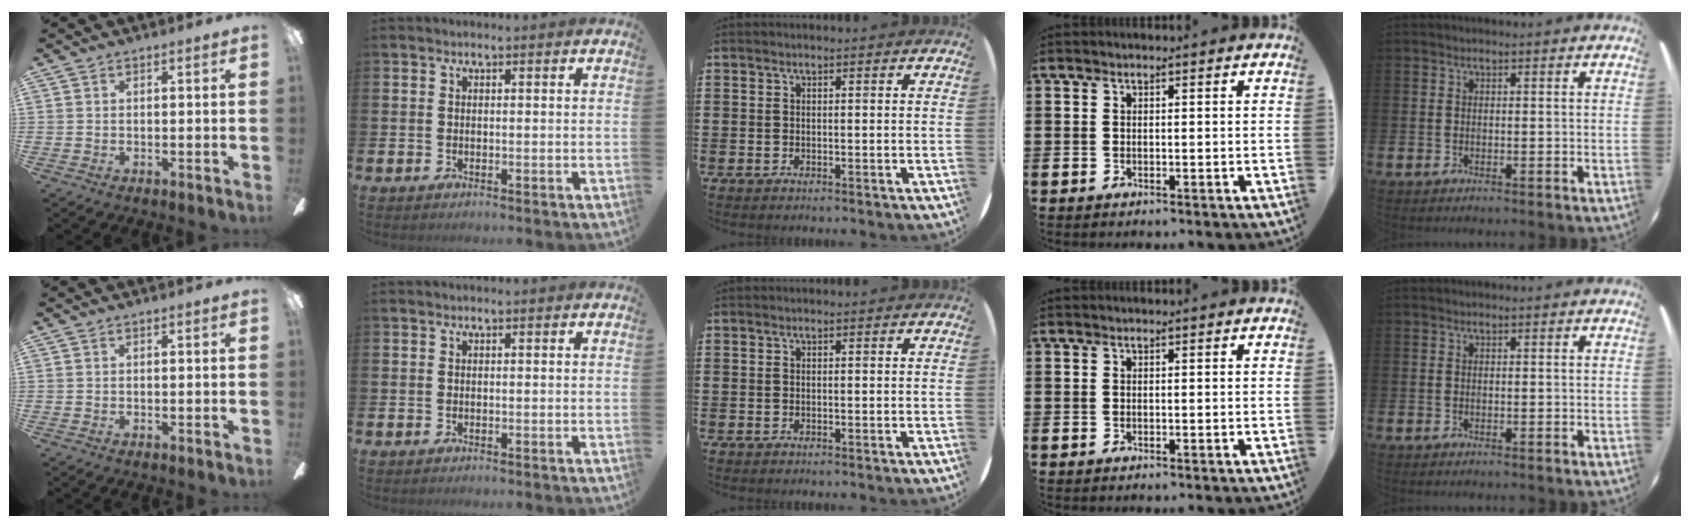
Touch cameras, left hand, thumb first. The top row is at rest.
{}